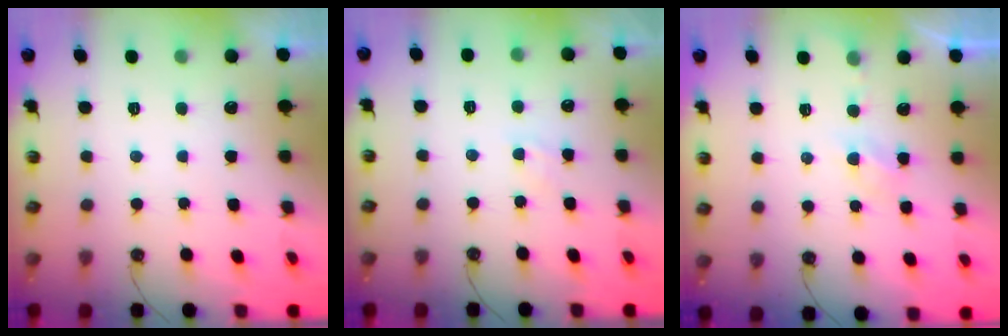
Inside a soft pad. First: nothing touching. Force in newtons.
{"total": 5.0, "press": 5.0, "slide": 0.7}
{"total": 3.3, "press": 3.3, "slide": 0.5}